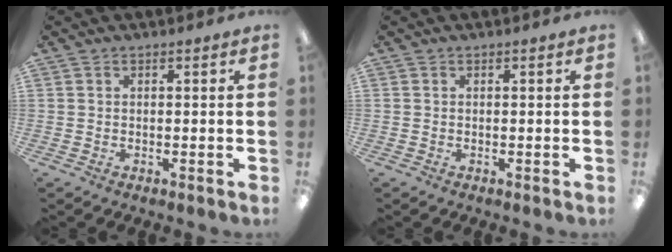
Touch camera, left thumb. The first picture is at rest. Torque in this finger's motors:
{"motor_torque": [0.00, 0.00, 0.00, 0.00, 0.00]}